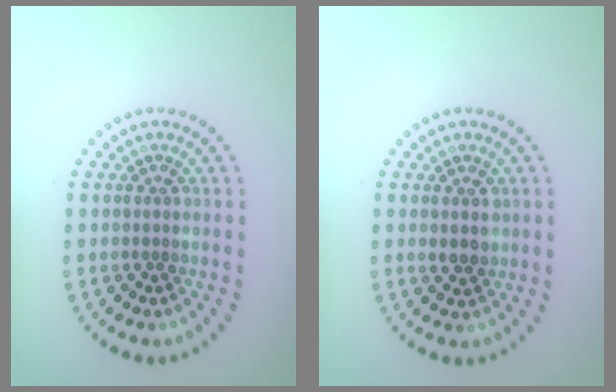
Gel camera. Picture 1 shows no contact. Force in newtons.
{"total": 1.8, "press": 1.7, "slide": 0.6}